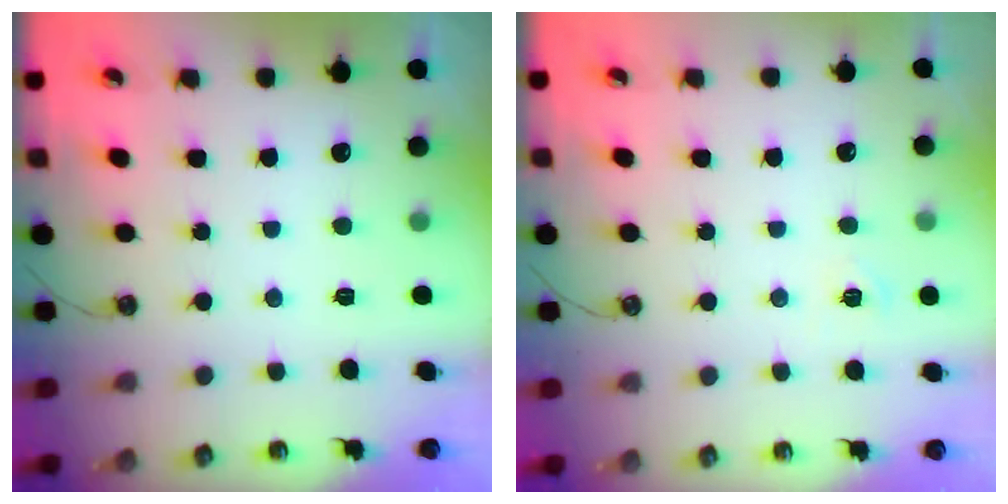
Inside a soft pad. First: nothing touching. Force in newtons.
{"total": 4.1, "press": 4.1, "slide": 0.5}